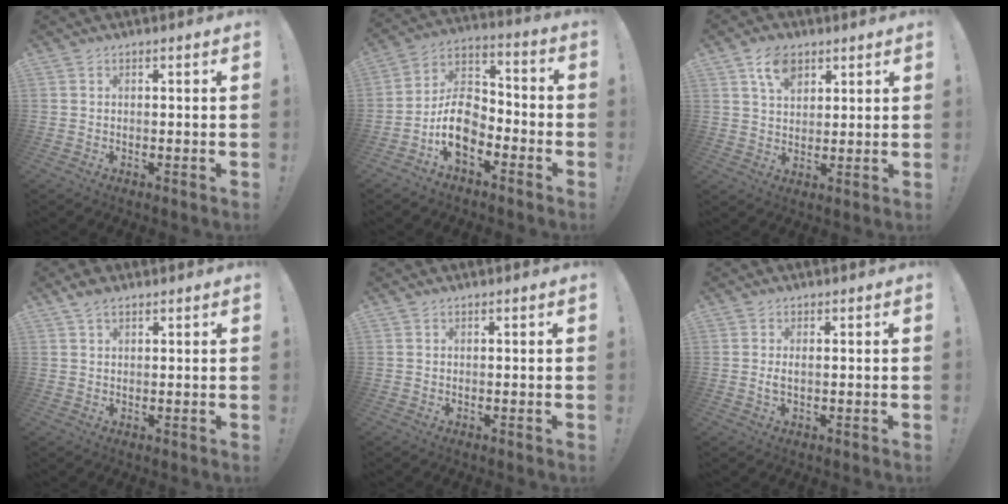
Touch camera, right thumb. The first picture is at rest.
{"total": 12.7, "force": [-6.0, 8.4, 7.5], "torque": [-0.139, 0.038, -0.104]}
{"total": 8.3, "force": [4.8, 5.2, 4.4], "torque": [-0.078, -0.009, 0.090]}
{"total": 3.5, "force": [2.4, 1.6, 1.9], "torque": [-0.032, -0.006, 0.045]}
{"total": 0.0}
{"total": 1.6, "force": [0.2, 0.4, 1.5], "torque": [-0.023, -0.003, 0.000]}